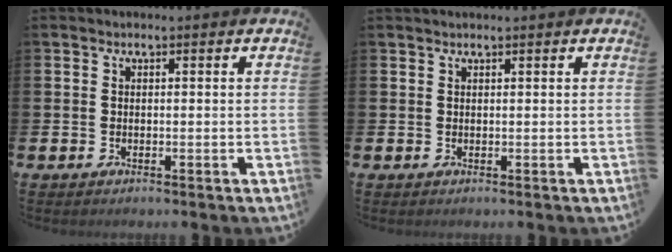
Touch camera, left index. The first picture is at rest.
{"total": 0.5, "force": [0.5, -0.1, 0.1], "torque": [0.006, -0.004, 0.007]}